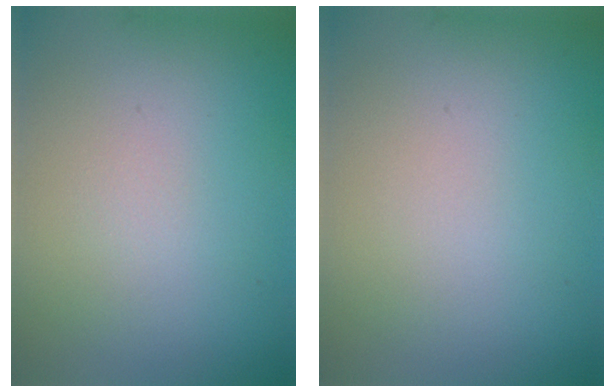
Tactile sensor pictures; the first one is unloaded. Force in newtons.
{"total": 0.0}